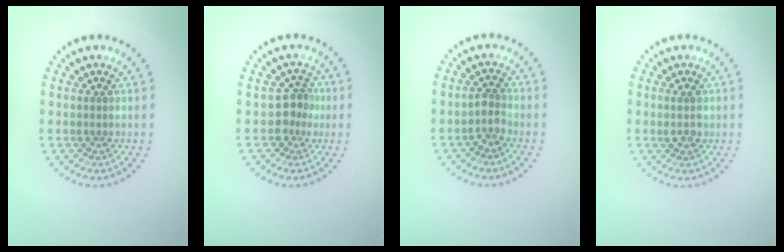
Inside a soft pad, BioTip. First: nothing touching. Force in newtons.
{"total": 2.2, "press": 1.7, "slide": 1.4}
{"total": 1.4, "press": 1.1, "slide": 0.8}
{"total": 1.5, "press": 1.4, "slide": 0.3}